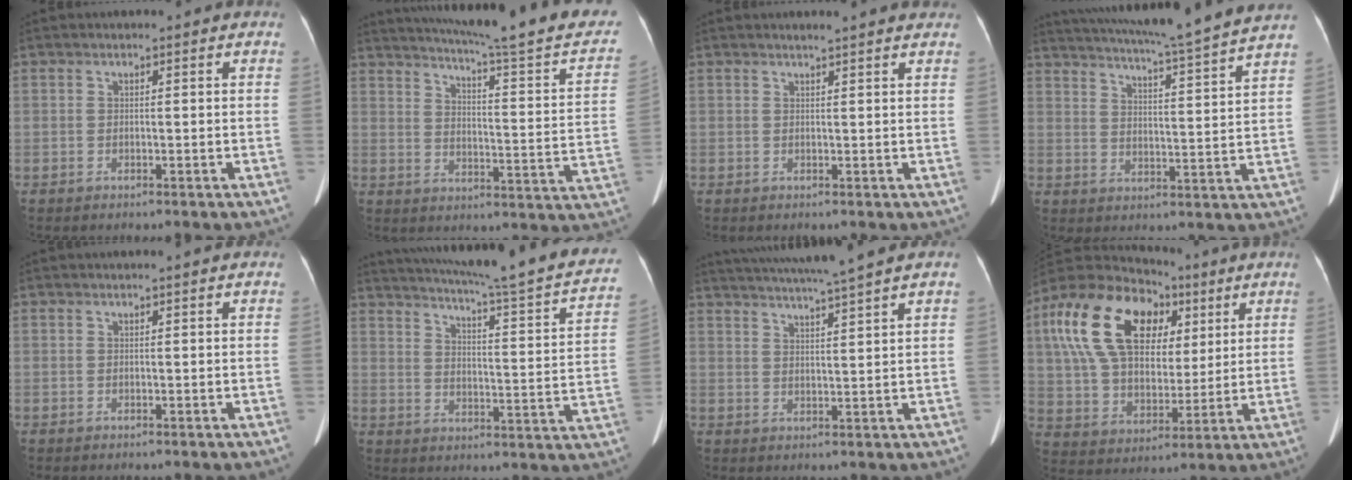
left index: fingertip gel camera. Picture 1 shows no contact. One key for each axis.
{"total": 25.1, "fx": 21.3, "fy": 1.4, "fz": 13.3, "tx": -0.190, "ty": -0.041, "tz": 0.262}
{"total": 4.9, "fx": 4.4, "fy": 0.4, "fz": 2.0, "tx": -0.027, "ty": 0.013, "tz": 0.045}
{"total": 18.8, "fx": 16.8, "fy": -1.7, "fz": 8.4, "tx": -0.147, "ty": -0.024, "tz": 0.227}
{"total": 0.9, "fx": 0.8, "fy": -0.2, "fz": 0.4, "tx": -0.002, "ty": 0.008, "tz": 0.016}
{"total": 28.0, "fx": 24.2, "fy": 1.9, "fz": 14.1, "tx": -0.213, "ty": -0.046, "tz": 0.300}
{"total": 10.6, "fx": 9.2, "fy": -1.9, "fz": 4.9, "tx": -0.083, "ty": 0.002, "tz": 0.138}
{"total": 19.4, "fx": 7.3, "fy": 12.0, "fz": 13.3, "tx": -0.286, "ty": 0.048, "tz": 0.129}